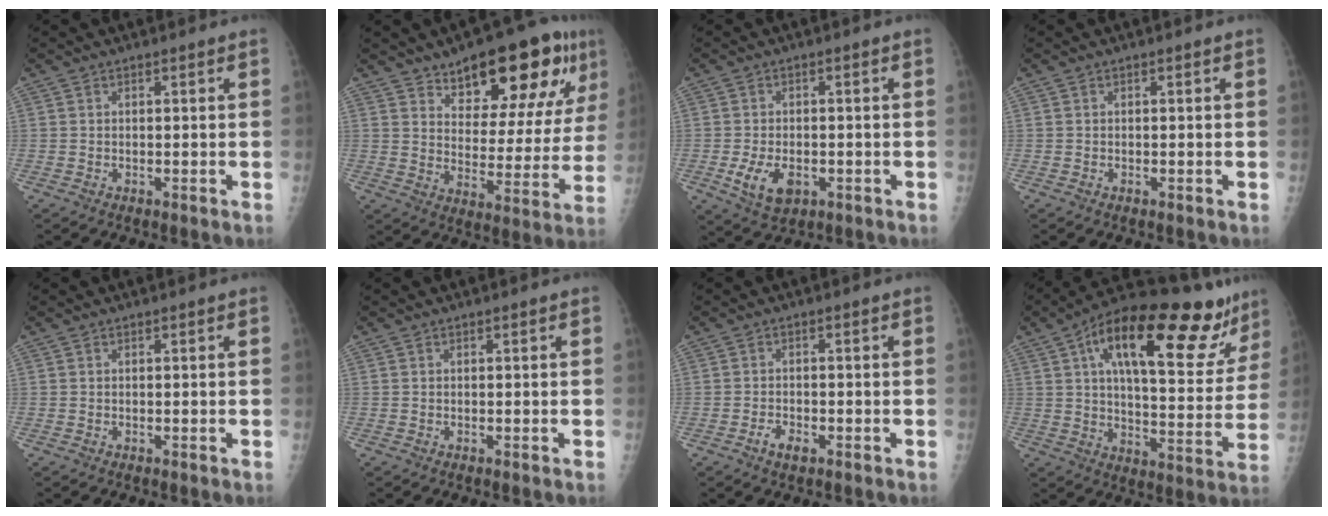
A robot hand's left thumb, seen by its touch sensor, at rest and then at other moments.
{"total": 20.0, "force": [11.6, 7.8, 14.3], "torque": [-0.157, -0.044, 0.173]}
{"total": 6.5, "force": [-2.0, 4.0, 4.7], "torque": [-0.082, -0.004, -0.025]}
{"total": 0.0}
{"total": 0.0}
{"total": 0.0}
{"total": 2.5, "force": [-1.4, 1.3, 1.6], "torque": [-0.030, 0.006, -0.024]}
{"total": 26.5, "force": [14.8, 9.3, 19.9], "torque": [-0.255, -0.014, 0.224]}